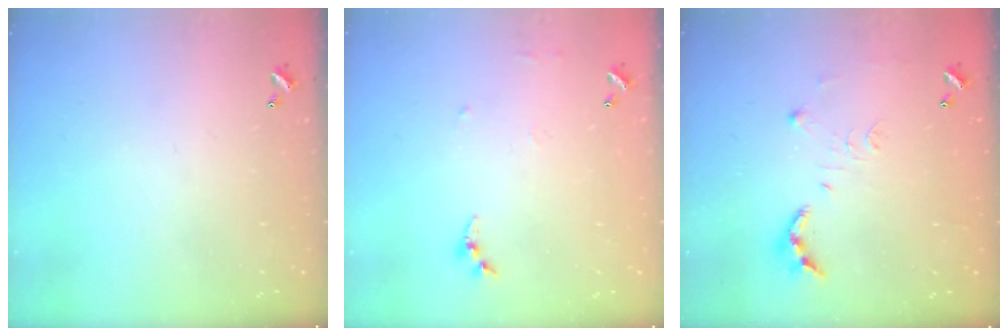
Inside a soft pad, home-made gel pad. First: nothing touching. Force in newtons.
{"total": 6.5, "press": 6.5, "slide": 0.8}
{"total": 8.7, "press": 8.7, "slide": 0.8}